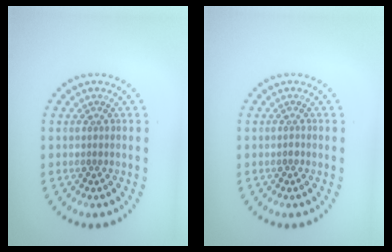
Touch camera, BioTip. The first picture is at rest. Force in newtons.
{"total": 0.5, "press": 0.3, "slide": 0.4}